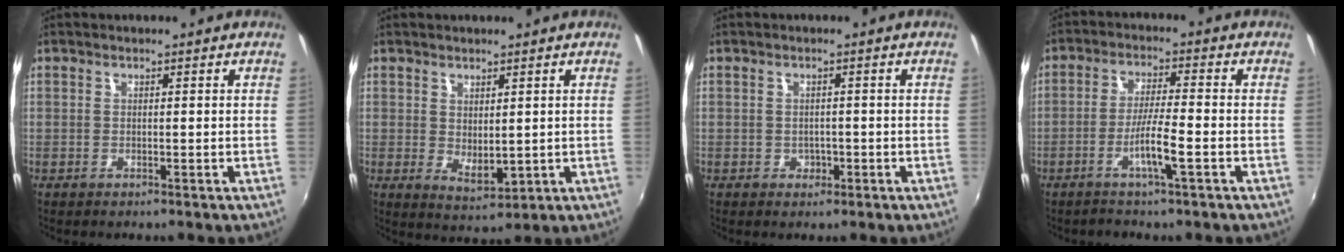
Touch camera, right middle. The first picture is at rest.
{"total": 3.9, "force": [1.1, 2.3, 3.0], "torque": [-0.046, -0.011, 0.023]}
{"total": 1.8, "force": [-0.5, 1.6, 0.5], "torque": [-0.008, -0.002, -0.005]}
{"total": 5.4, "force": [-2.6, -0.1, 4.7], "torque": [-0.092, -0.001, -0.049]}